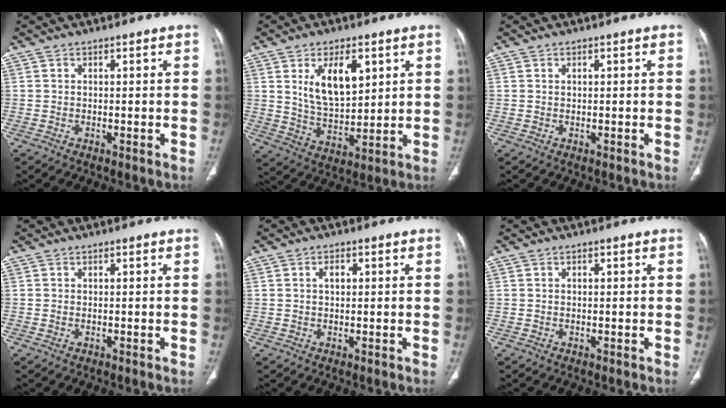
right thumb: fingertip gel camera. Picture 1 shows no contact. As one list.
[{"total": 12.0, "force": [4.5, 6.2, 9.3], "torque": [-0.136, -0.023, 0.092]}, {"total": 0.5, "force": [0.2, 0.3, 0.4], "torque": [-0.008, 0.001, 0.005]}, {"total": 0.0}, {"total": 2.2, "force": [0.6, 1.3, 1.7], "torque": [-0.028, 0.003, 0.010]}, {"total": 0.6, "force": [0.2, 0.3, 0.4], "torque": [-0.009, 0.002, 0.003]}]